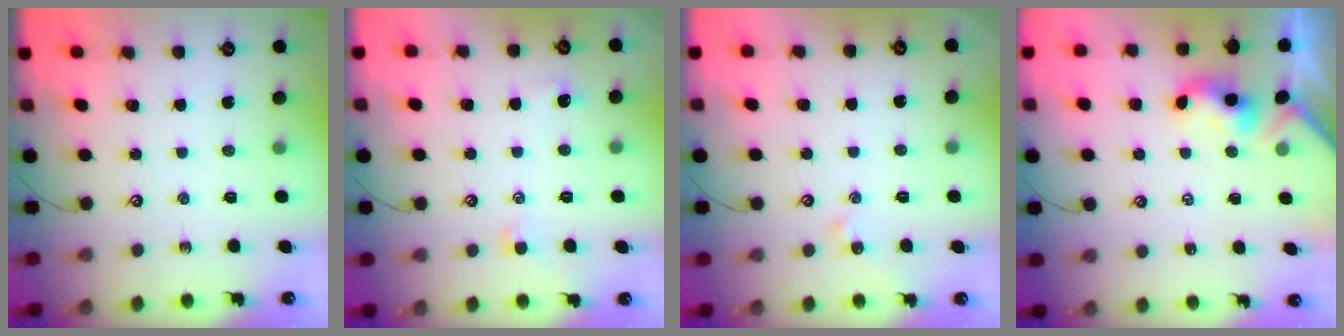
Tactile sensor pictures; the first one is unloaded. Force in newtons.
{"total": 0.9, "press": 0.6, "slide": 0.6}
{"total": 0.9, "press": 0.9, "slide": 0.2}
{"total": 2.4, "press": 2.3, "slide": 0.2}